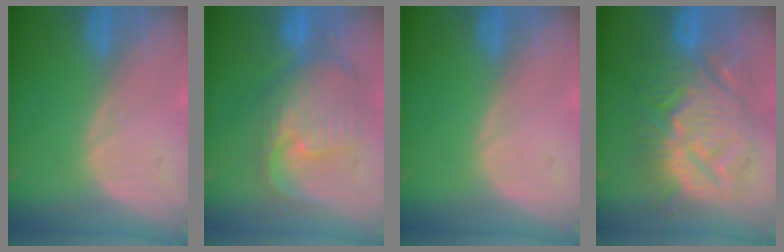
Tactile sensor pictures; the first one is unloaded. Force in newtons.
{"total": 10.5, "press": 9.4, "slide": 4.7}
{"total": 0.0}
{"total": 13.9, "press": 13.9, "slide": 1.3}